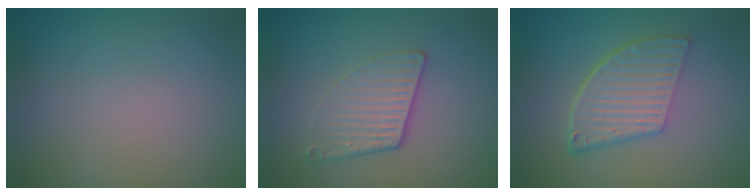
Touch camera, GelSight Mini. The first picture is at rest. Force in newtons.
{"total": 3.2, "press": 2.8, "slide": 1.6}
{"total": 6.1, "press": 4.1, "slide": 4.5}